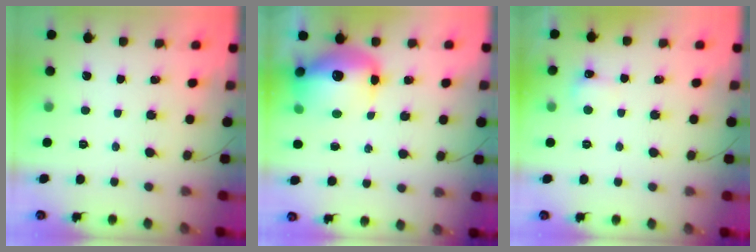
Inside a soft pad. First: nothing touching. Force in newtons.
{"total": 15.6, "press": 15.1, "slide": 3.7}
{"total": 4.9, "press": 4.7, "slide": 1.4}